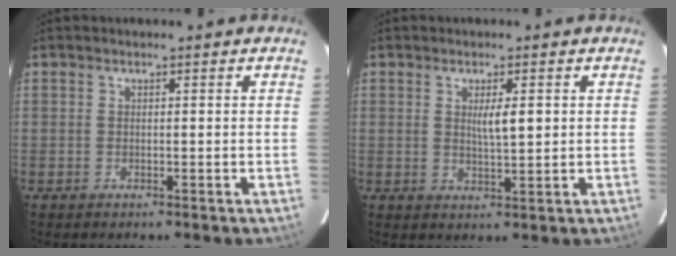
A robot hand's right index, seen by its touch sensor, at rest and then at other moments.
{"total": 3.4, "force": [0.8, 0.5, 3.2], "torque": [-0.055, -0.003, 0.014]}